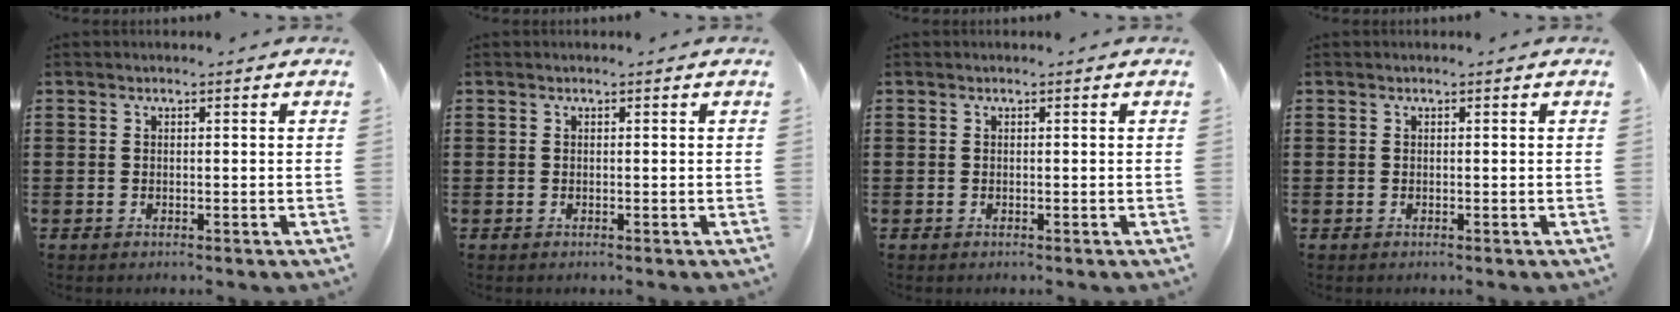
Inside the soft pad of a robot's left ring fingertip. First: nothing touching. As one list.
[{"total": 0.0}, {"total": 0.0}, {"total": 0.0}]